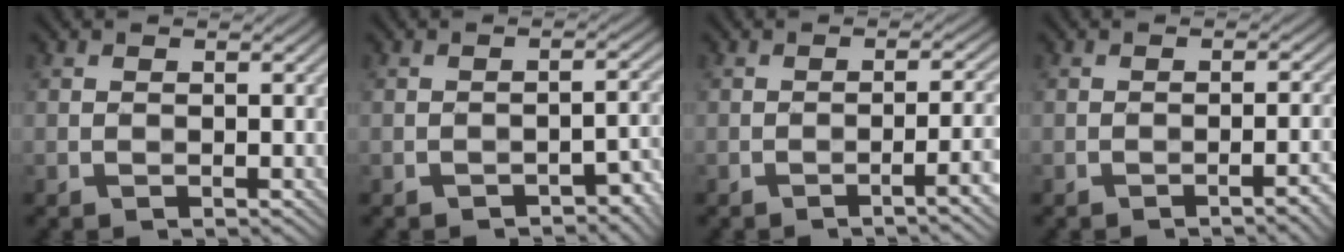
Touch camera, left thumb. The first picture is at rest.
{"total": 2.9, "force": [-2.2, 0.8, 1.7], "torque": [-0.019, 0.012, -0.030]}
{"total": 5.3, "force": [-2.0, 1.0, 4.8], "torque": [-0.060, 0.011, -0.036]}
{"total": 3.4, "force": [-1.7, 0.6, 2.9], "torque": [-0.033, 0.015, -0.028]}